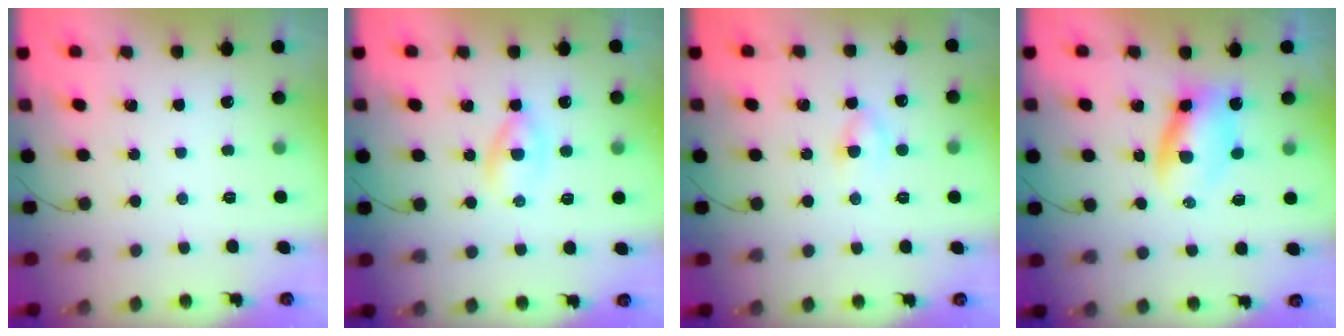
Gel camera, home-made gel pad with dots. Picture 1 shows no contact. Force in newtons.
{"total": 3.2, "press": 3.0, "slide": 1.1}
{"total": 2.9, "press": 2.6, "slide": 1.3}
{"total": 5.5, "press": 5.4, "slide": 0.6}